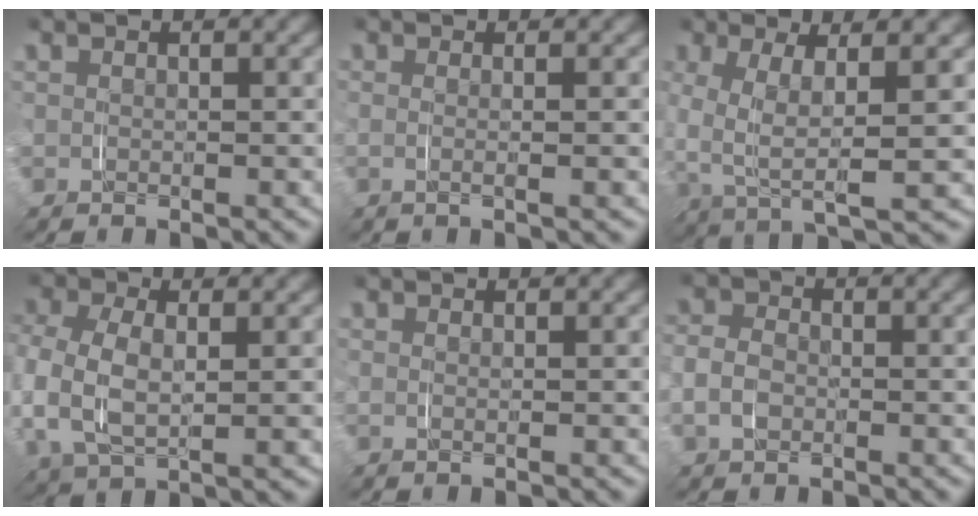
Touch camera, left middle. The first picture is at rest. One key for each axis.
{"total": 1.4, "fx": 0.3, "fy": -1.4, "fz": -0.1, "tx": 0.014, "ty": 0.001, "tz": 0.006}
{"total": 2.7, "fx": 1.3, "fy": 0.3, "fz": 2.4, "tx": -0.035, "ty": 0.003, "tz": 0.019}
{"total": 2.5, "fx": -0.2, "fy": 1.9, "fz": 1.6, "tx": -0.050, "ty": -0.009, "tz": -0.005}
{"total": 0.9, "fx": 0.4, "fy": -0.7, "fz": -0.2, "tx": 0.010, "ty": 0.000, "tz": 0.007}
{"total": 1.1, "fx": -0.6, "fy": 0.8, "fz": -0.4, "tx": 0.009, "ty": 0.001, "tz": -0.017}